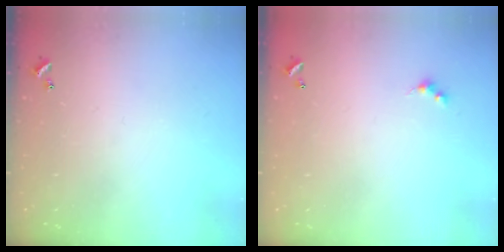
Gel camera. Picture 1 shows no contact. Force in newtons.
{"total": 1.5, "press": 1.4, "slide": 0.3}